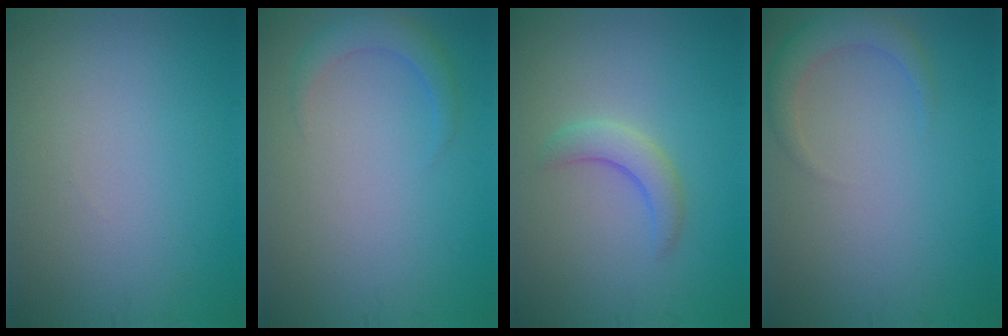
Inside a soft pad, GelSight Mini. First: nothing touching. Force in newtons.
{"total": 2.1, "press": 2.1, "slide": 0.2}
{"total": 2.5, "press": 2.5, "slide": 0.2}
{"total": 2.7, "press": 2.7, "slide": 0.2}